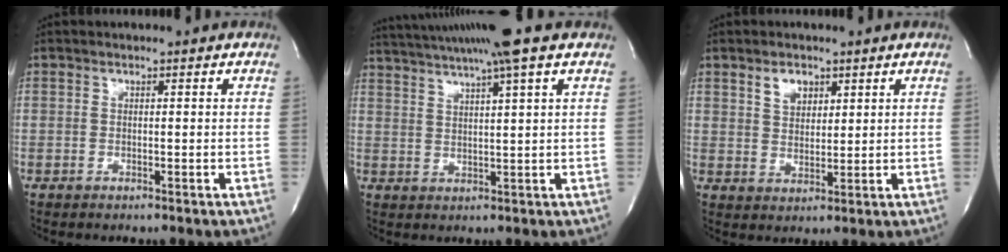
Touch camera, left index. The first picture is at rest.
{"total": 12.3, "force": [9.9, -1.9, 7.1], "torque": [-0.132, 0.006, 0.141]}
{"total": 3.4, "force": [1.9, 2.2, 1.7], "torque": [-0.032, -0.004, 0.038]}